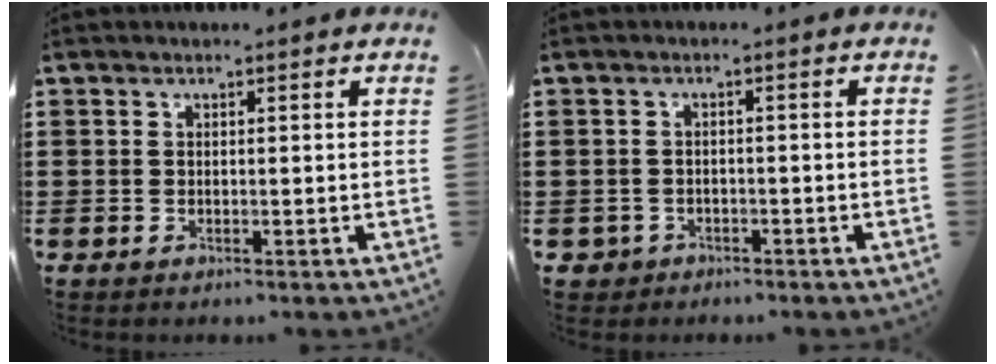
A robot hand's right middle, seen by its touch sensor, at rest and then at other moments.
{"total": 1.4, "force": [-1.1, 0.9, 0.0], "torque": [-0.007, 0.000, -0.026]}